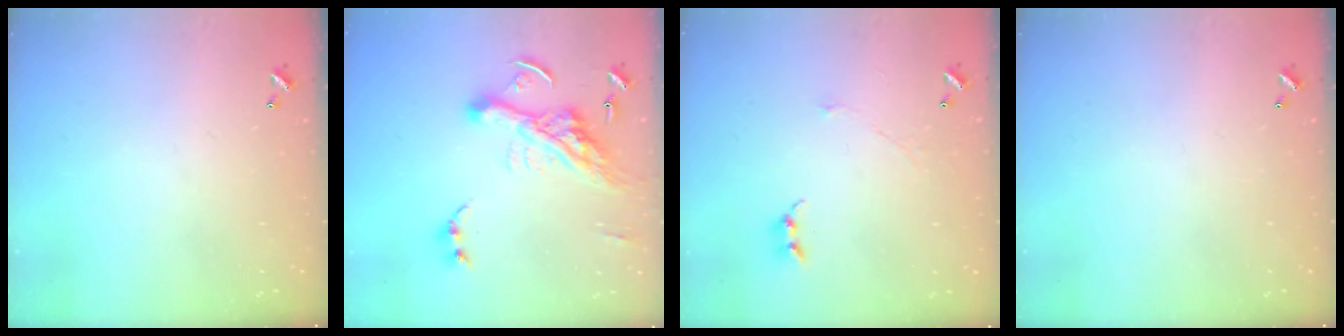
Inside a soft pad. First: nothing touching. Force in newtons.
{"total": 14.4, "press": 14.3, "slide": 1.9}
{"total": 1.1, "press": 1.1, "slide": 0.4}
{"total": 0.0}